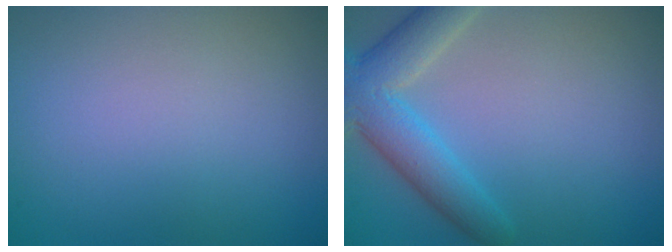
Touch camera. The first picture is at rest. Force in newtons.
{"total": 5.6, "press": 5.6, "slide": 0.3}